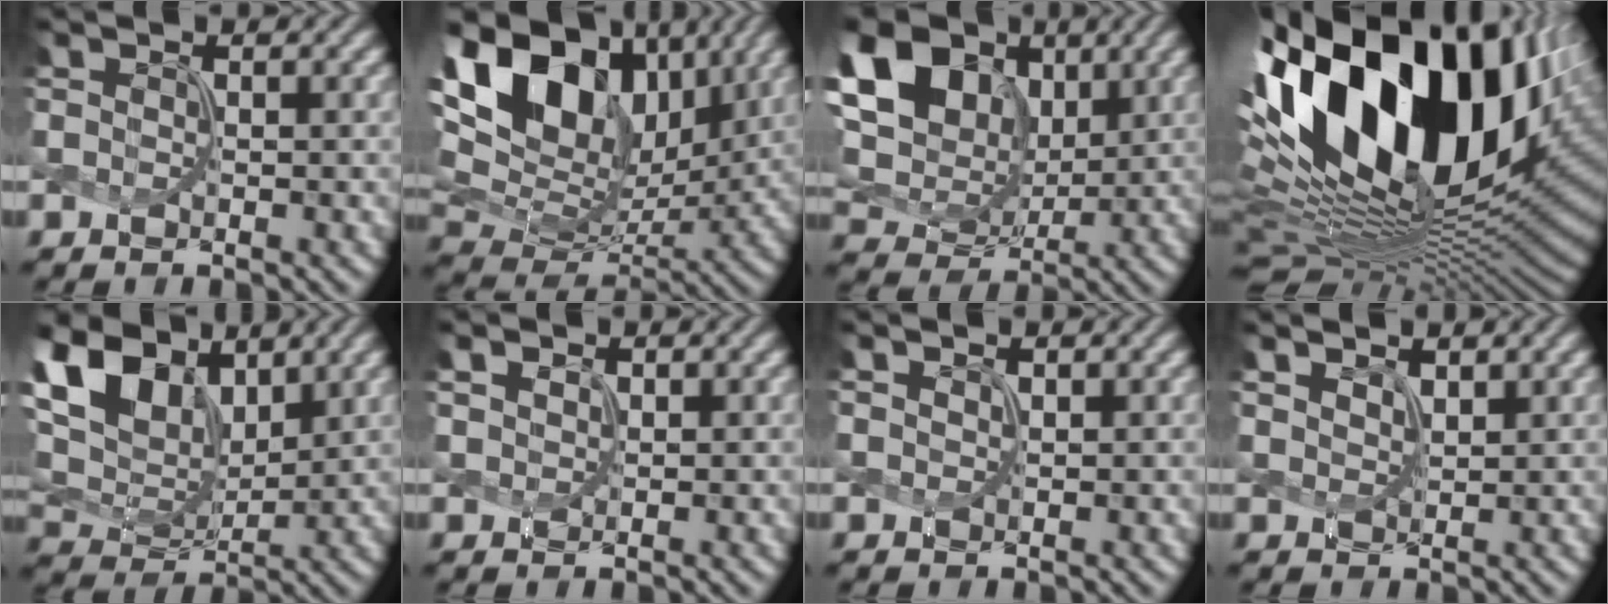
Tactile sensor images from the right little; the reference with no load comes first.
{"total": 16.6, "force": [6.5, 11.0, 10.6], "torque": [-0.210, 0.040, 0.122]}
{"total": 14.4, "force": [5.8, 10.1, 8.5], "torque": [-0.186, 0.040, 0.093]}
{"total": 20.9, "force": [5.8, 11.9, 16.1], "torque": [-0.298, 0.024, 0.122]}
{"total": 10.8, "force": [4.8, 6.8, 6.9], "torque": [-0.170, 0.021, 0.090]}
{"total": 1.0, "force": [0.8, 0.4, 0.2], "torque": [-0.011, 0.004, 0.025]}
{"total": 0.6, "force": [0.6, 0.1, 0.1], "torque": [-0.001, -0.002, 0.012]}
{"total": 2.3, "force": [2.0, 0.7, 1.1], "torque": [-0.007, 0.010, 0.025]}